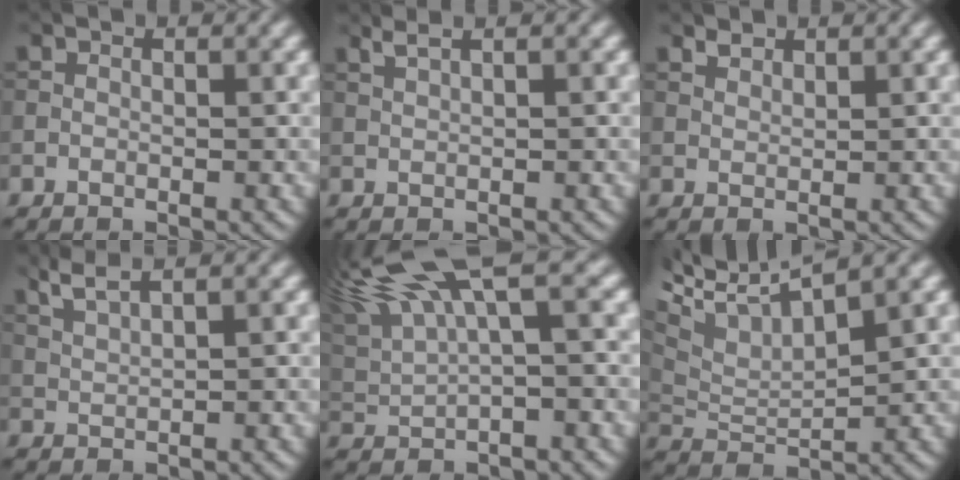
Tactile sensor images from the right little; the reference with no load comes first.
{"total": 2.0, "force": [1.4, 0.6, 1.3], "torque": [-0.020, 0.004, 0.014]}
{"total": 1.0, "force": [0.9, 0.4, 0.2], "torque": [-0.006, -0.003, 0.019]}
{"total": 2.8, "force": [2.0, 0.5, 1.9], "torque": [-0.037, 0.008, 0.042]}
{"total": 8.3, "force": [4.5, 2.1, 6.7], "torque": [-0.138, 0.026, 0.078]}
{"total": 8.0, "force": [4.7, 2.7, 5.9], "torque": [-0.130, 0.018, 0.084]}